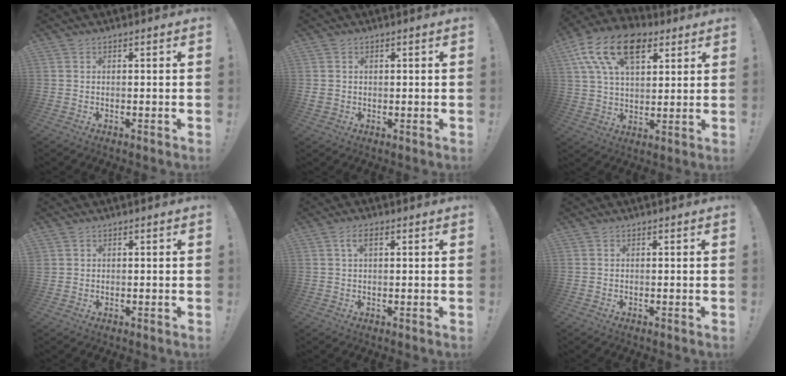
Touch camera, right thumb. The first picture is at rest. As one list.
[{"total": 1.9, "force": [0.5, 1.7, 0.6], "torque": [-0.011, 0.000, 0.010]}, {"total": 18.9, "force": [8.8, 11.3, 12.4], "torque": [-0.213, -0.031, 0.157]}, {"total": 1.0, "force": [0.5, 0.9, 0.2], "torque": [-0.003, 0.000, 0.010]}, {"total": 3.3, "force": [1.0, 1.5, 2.7], "torque": [-0.047, 0.005, 0.016]}, {"total": 0.0}]